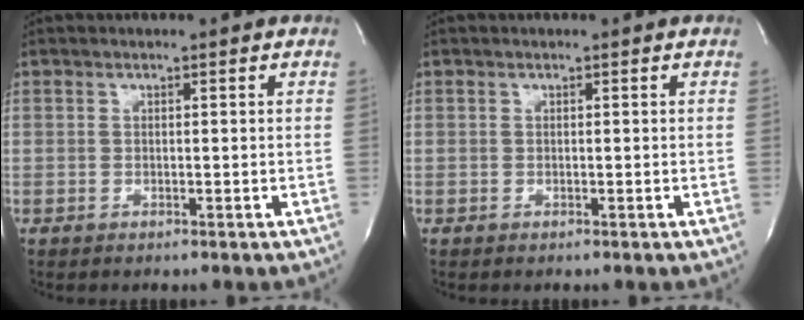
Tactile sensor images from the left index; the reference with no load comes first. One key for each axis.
{"total": 0.0}